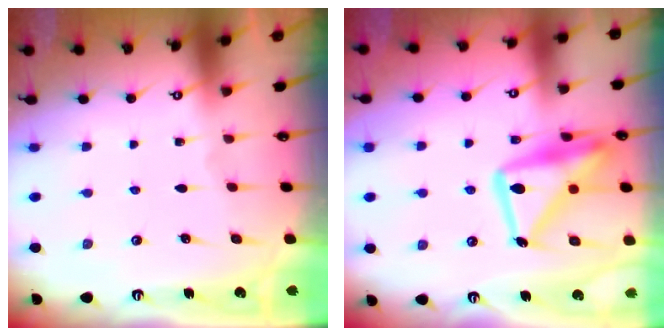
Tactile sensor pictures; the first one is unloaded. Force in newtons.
{"total": 18.9, "press": 18.8, "slide": 1.9}